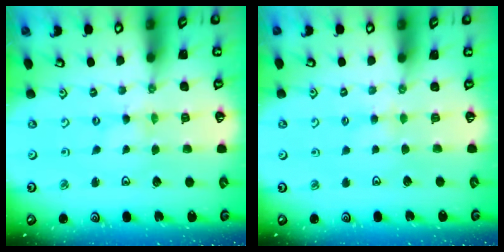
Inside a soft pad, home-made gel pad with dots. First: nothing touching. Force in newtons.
{"total": 3.0, "press": 2.9, "slide": 0.4}